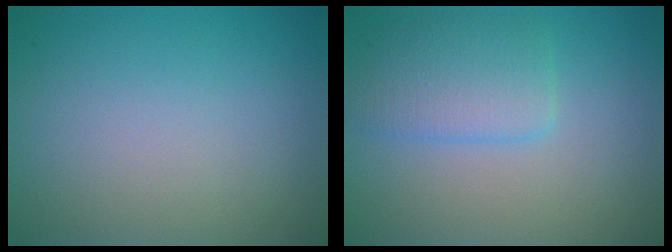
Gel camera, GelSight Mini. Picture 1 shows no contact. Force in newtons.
{"total": 3.5, "press": 3.5, "slide": 0.1}